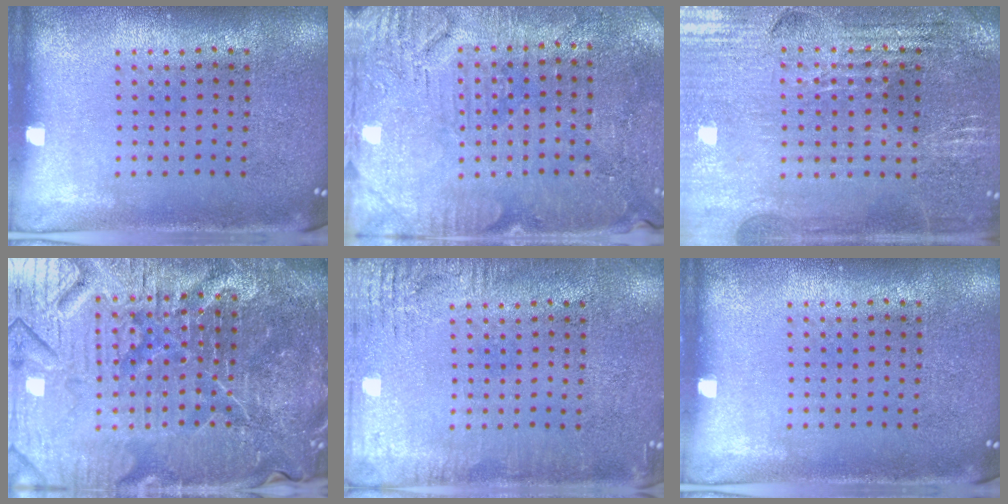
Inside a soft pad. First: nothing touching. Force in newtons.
{"total": 3.0, "press": 2.9, "slide": 0.6}
{"total": 2.8, "press": 2.8, "slide": 0.5}
{"total": 7.2, "press": 6.4, "slide": 3.3}
{"total": 2.7, "press": 2.7, "slide": 0.2}
{"total": 0.0}